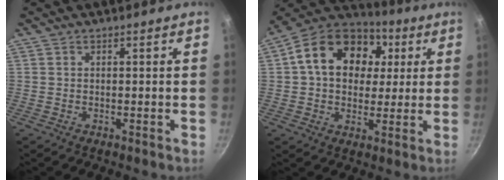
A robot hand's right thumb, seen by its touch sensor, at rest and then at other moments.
{"total": 18.4, "force": [4.3, 13.9, 11.4], "torque": [-0.174, 0.020, 0.057]}